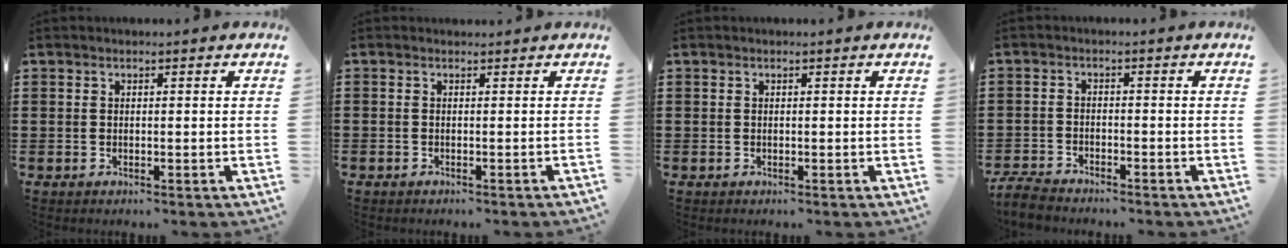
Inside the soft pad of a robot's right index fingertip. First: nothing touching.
{"total": 0.0}
{"total": 0.0}
{"total": 3.6, "force": [-3.5, 0.5, 0.7], "torque": [-0.028, -0.002, -0.075]}